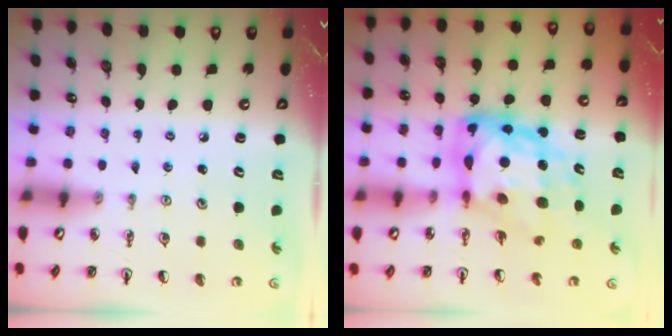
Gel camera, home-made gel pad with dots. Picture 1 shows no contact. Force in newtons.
{"total": 15.8, "press": 15.8, "slide": 1.4}